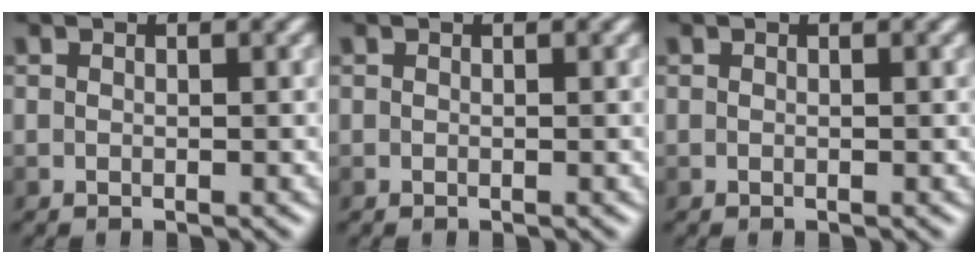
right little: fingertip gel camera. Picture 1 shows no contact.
{"total": 0.0}
{"total": 0.0}